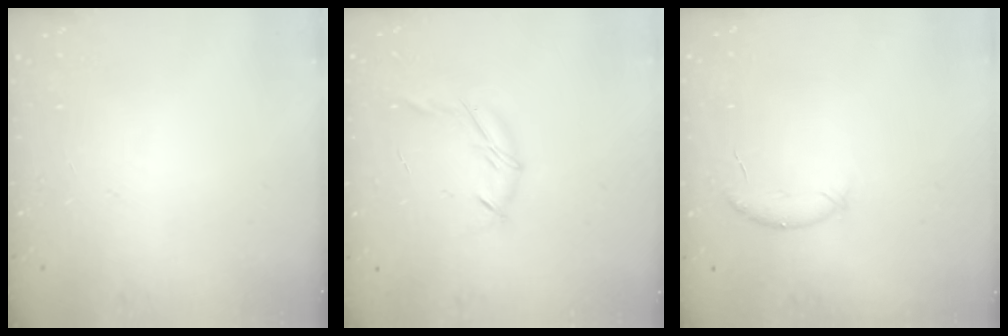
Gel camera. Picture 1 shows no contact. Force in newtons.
{"total": 6.4, "press": 6.3, "slide": 0.9}
{"total": 6.5, "press": 6.5, "slide": 1.0}